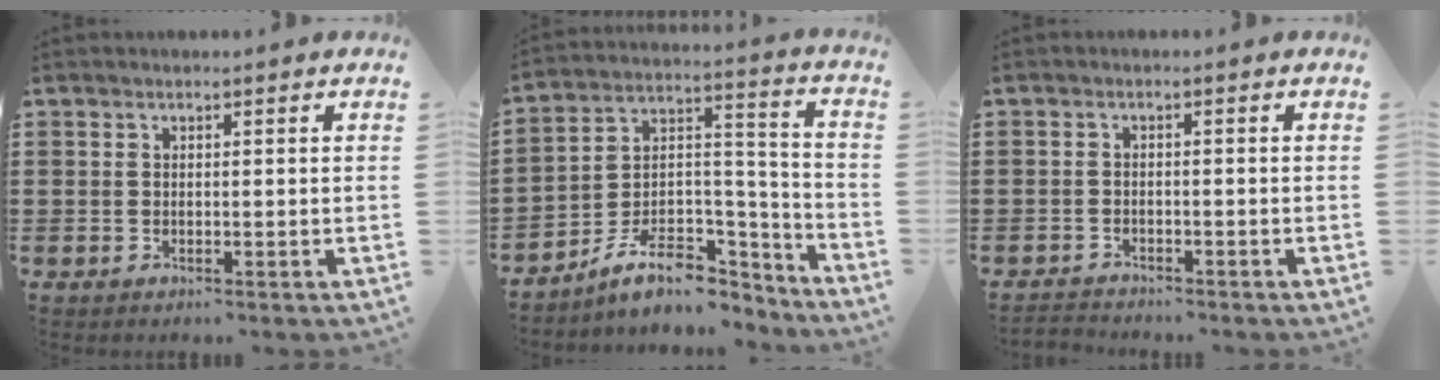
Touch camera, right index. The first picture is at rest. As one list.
[{"total": 9.4, "force": [-7.3, 4.2, 4.0], "torque": [-0.068, 0.023, -0.134]}, {"total": 1.6, "force": [-1.6, 0.4, -0.2], "torque": [-0.002, 0.003, -0.036]}]